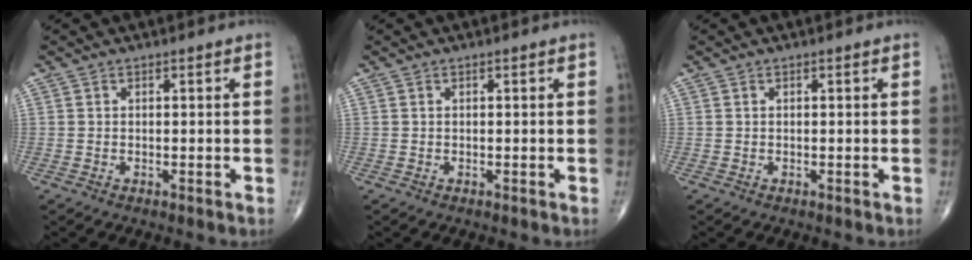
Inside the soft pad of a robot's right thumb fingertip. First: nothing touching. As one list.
[{"total": 0.0}, {"total": 0.0}]